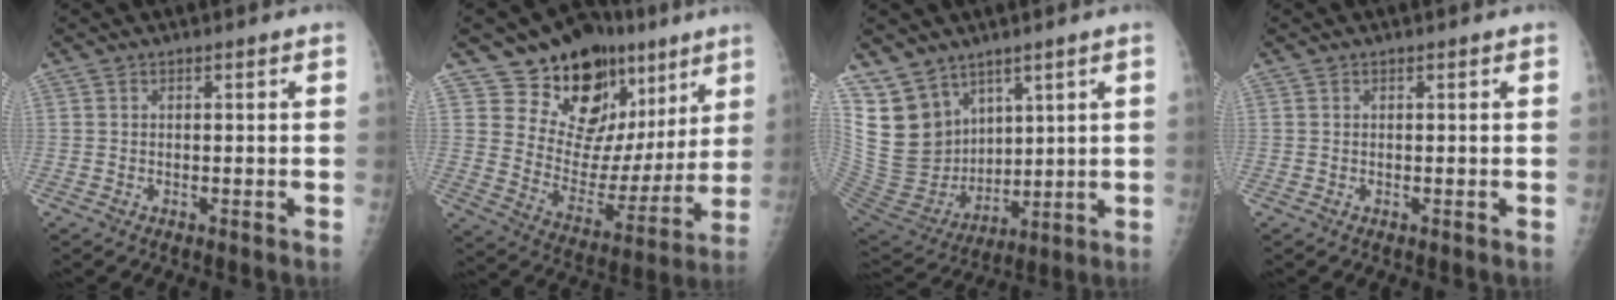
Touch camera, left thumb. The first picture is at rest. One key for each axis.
{"total": 21.4, "fx": 12.0, "fy": 13.7, "fz": 11.2, "tx": -0.089, "ty": -0.047, "tz": 0.195}
{"total": 14.3, "fx": 9.2, "fy": 9.7, "fz": 5.1, "tx": -0.071, "ty": -0.044, "tz": 0.209}
{"total": 0.0}